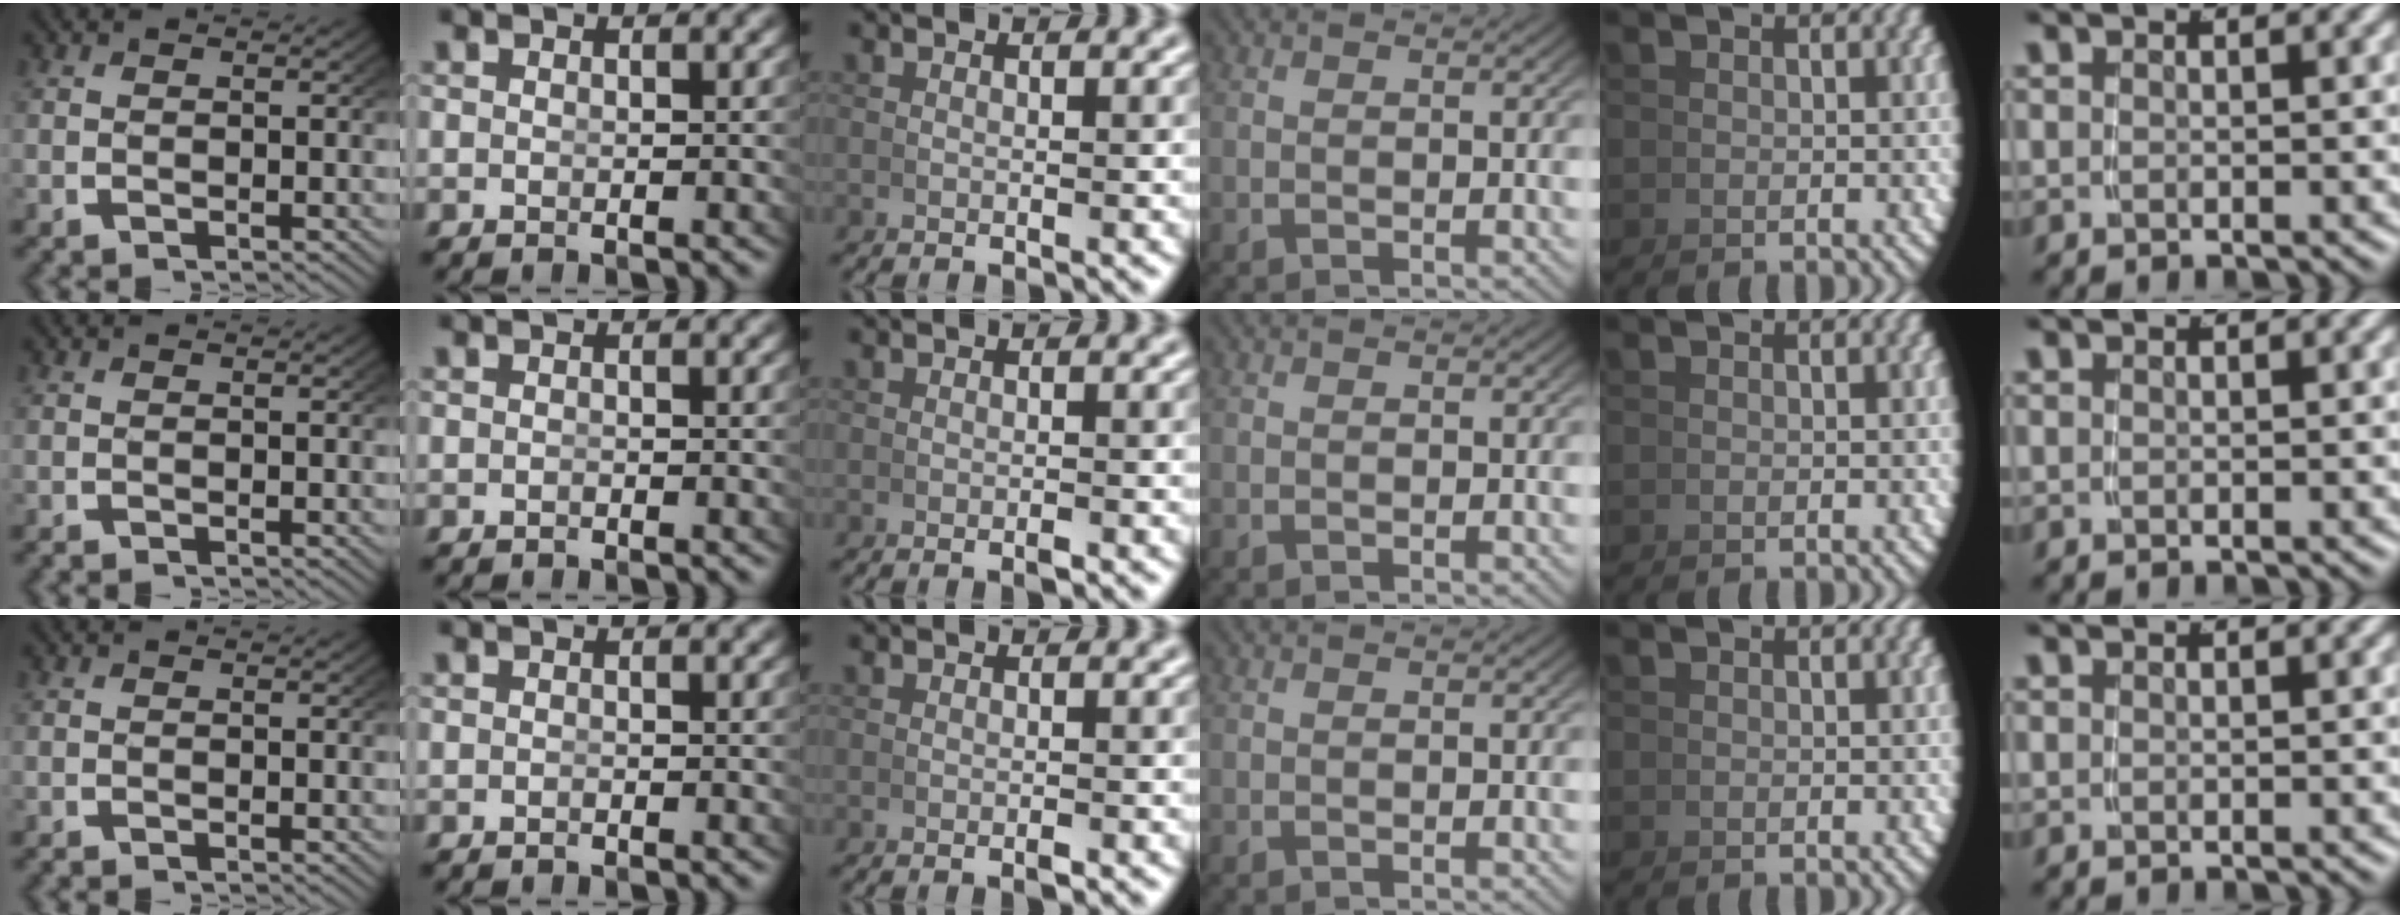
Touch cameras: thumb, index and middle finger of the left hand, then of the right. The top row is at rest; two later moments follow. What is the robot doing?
{"motion": "grasp_and_lifting", "object": "calculator"}